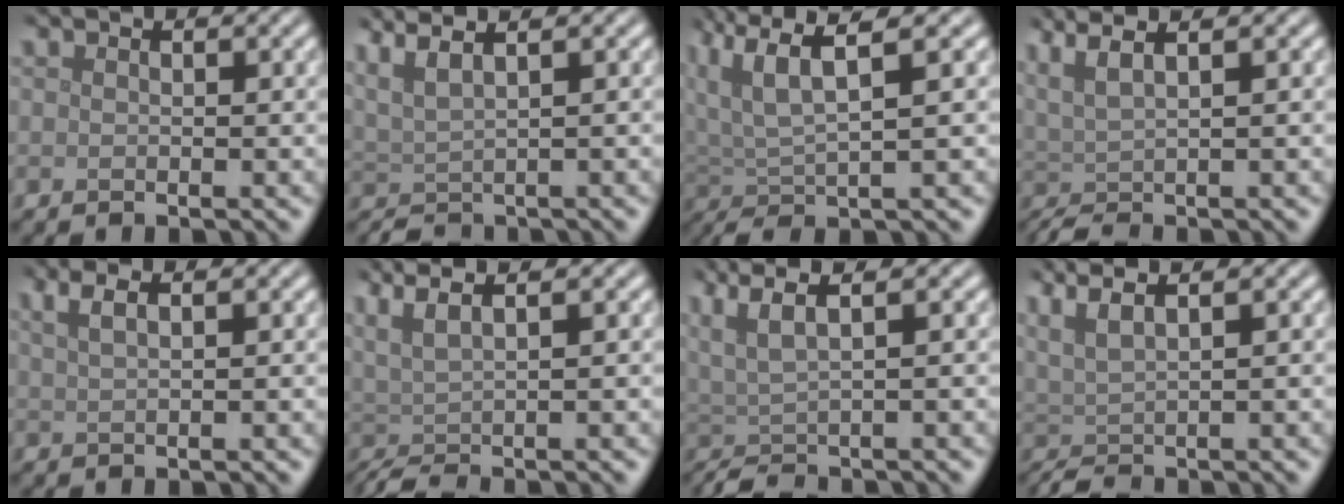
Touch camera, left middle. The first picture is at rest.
{"total": 3.6, "force": [2.3, 1.0, 2.6], "torque": [-0.045, 0.010, 0.041]}
{"total": 6.2, "force": [3.1, 1.5, 5.2], "torque": [-0.108, 0.015, 0.057]}
{"total": 4.8, "force": [1.7, 1.4, 4.2], "torque": [-0.065, 0.010, 0.027]}
{"total": 2.3, "force": [1.3, 0.8, 1.7], "torque": [-0.023, 0.003, 0.020]}
{"total": 4.8, "force": [1.1, 1.4, 4.5], "torque": [-0.063, 0.006, 0.017]}
{"total": 4.6, "force": [1.4, 1.2, 4.2], "torque": [-0.070, 0.008, 0.019]}
{"total": 4.1, "force": [1.9, 1.2, 3.5], "torque": [-0.055, 0.011, 0.033]}